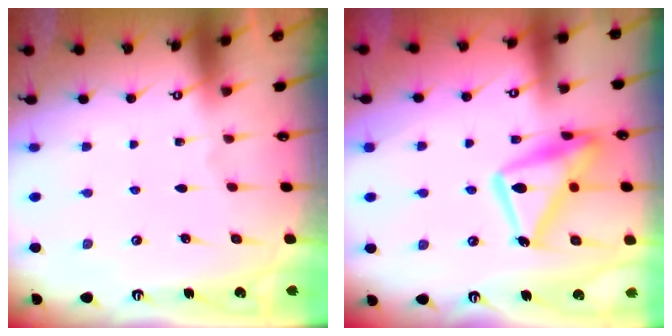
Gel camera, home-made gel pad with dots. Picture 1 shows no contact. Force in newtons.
{"total": 18.2, "press": 18.1, "slide": 1.5}